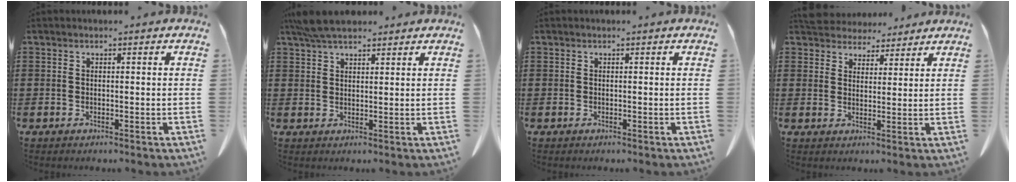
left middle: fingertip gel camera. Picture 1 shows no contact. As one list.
[{"total": 5.1, "force": [4.2, 1.3, 2.4], "torque": [-0.058, -0.003, 0.081]}, {"total": 0.0}, {"total": 4.4, "force": [4.2, 1.3, 0.0], "torque": [-0.017, -0.012, 0.081]}]